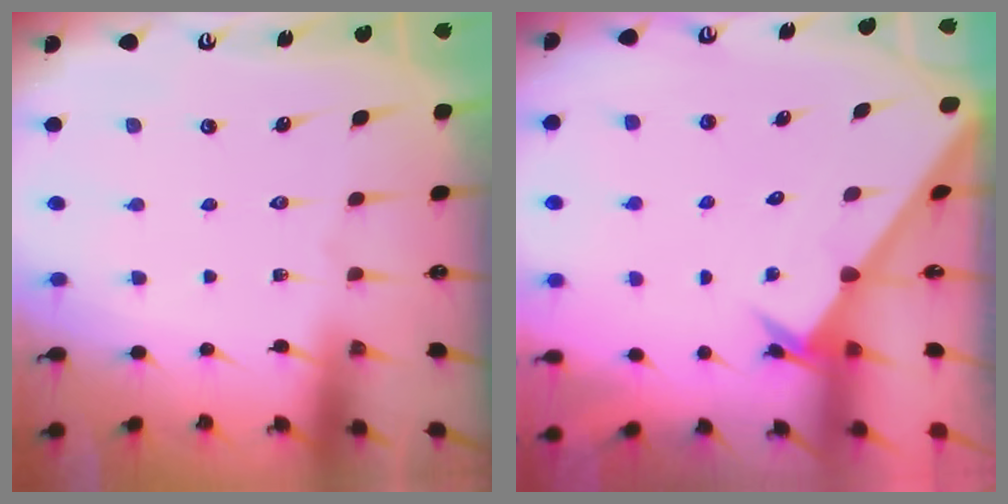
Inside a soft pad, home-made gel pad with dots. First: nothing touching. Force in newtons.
{"total": 2.5, "press": 2.5, "slide": 0.2}